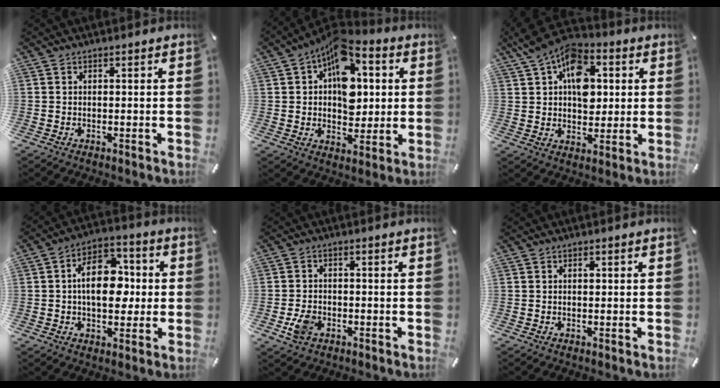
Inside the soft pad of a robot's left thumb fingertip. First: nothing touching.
{"total": 15.0, "force": [4.6, 9.9, 10.2], "torque": [-0.146, -0.025, 0.082]}
{"total": 14.5, "force": [4.5, 10.1, 9.4], "torque": [-0.155, -0.014, 0.079]}
{"total": 13.0, "force": [0.4, 8.6, 9.7], "torque": [-0.142, 0.005, 0.004]}
{"total": 5.0, "force": [-1.9, 3.8, 2.6], "torque": [-0.062, 0.005, -0.036]}
{"total": 0.6, "force": [0.1, 0.5, 0.4], "torque": [0.000, -0.004, 0.000]}